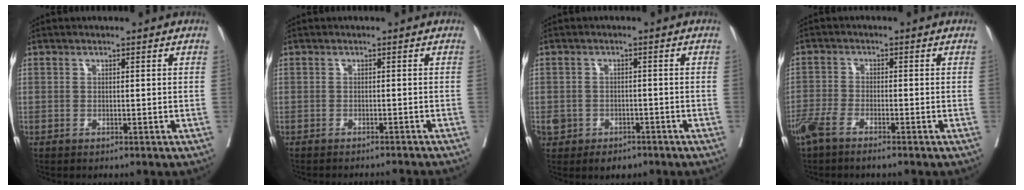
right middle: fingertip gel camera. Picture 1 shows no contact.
{"total": 5.6, "force": [-5.4, -0.1, 1.2], "torque": [-0.008, -0.007, -0.062]}
{"total": 4.3, "force": [-2.5, 3.3, 1.3], "torque": [-0.016, 0.010, -0.029]}
{"total": 4.4, "force": [-3.3, 0.9, 2.7], "torque": [-0.057, -0.004, -0.063]}